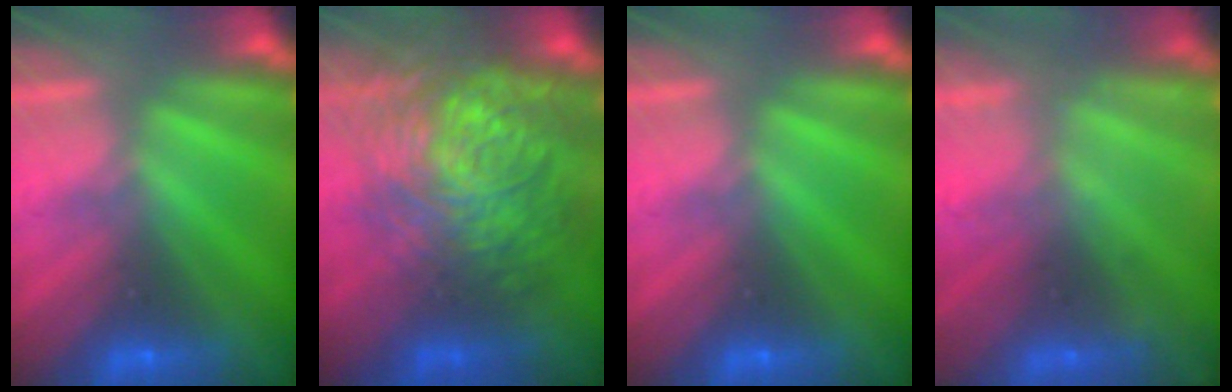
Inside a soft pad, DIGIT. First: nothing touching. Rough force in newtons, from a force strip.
{"total": 7.5}
{"total": 0.0}
{"total": 2.1}